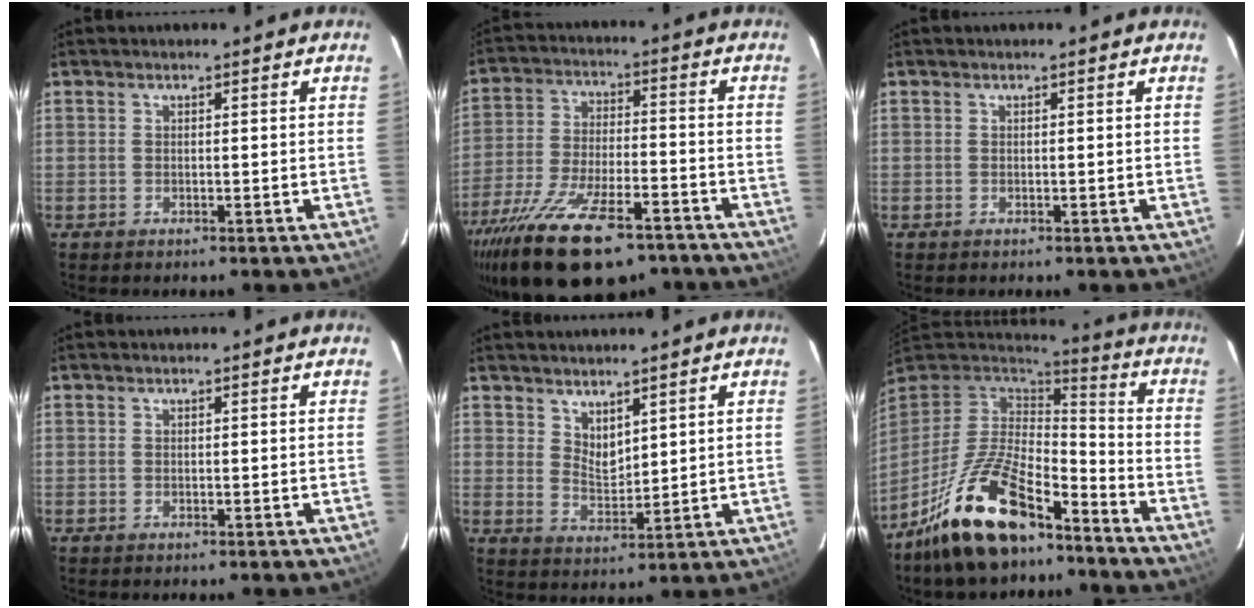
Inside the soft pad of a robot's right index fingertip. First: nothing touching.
{"total": 23.7, "force": [-16.6, 8.6, 14.6], "torque": [-0.288, -0.050, -0.265]}
{"total": 0.0}
{"total": 0.0}
{"total": 4.4, "force": [3.5, 1.9, 2.0], "torque": [-0.030, -0.006, 0.066]}
{"total": 19.6, "force": [-13.4, 7.3, 12.2], "torque": [-0.248, -0.013, -0.240]}